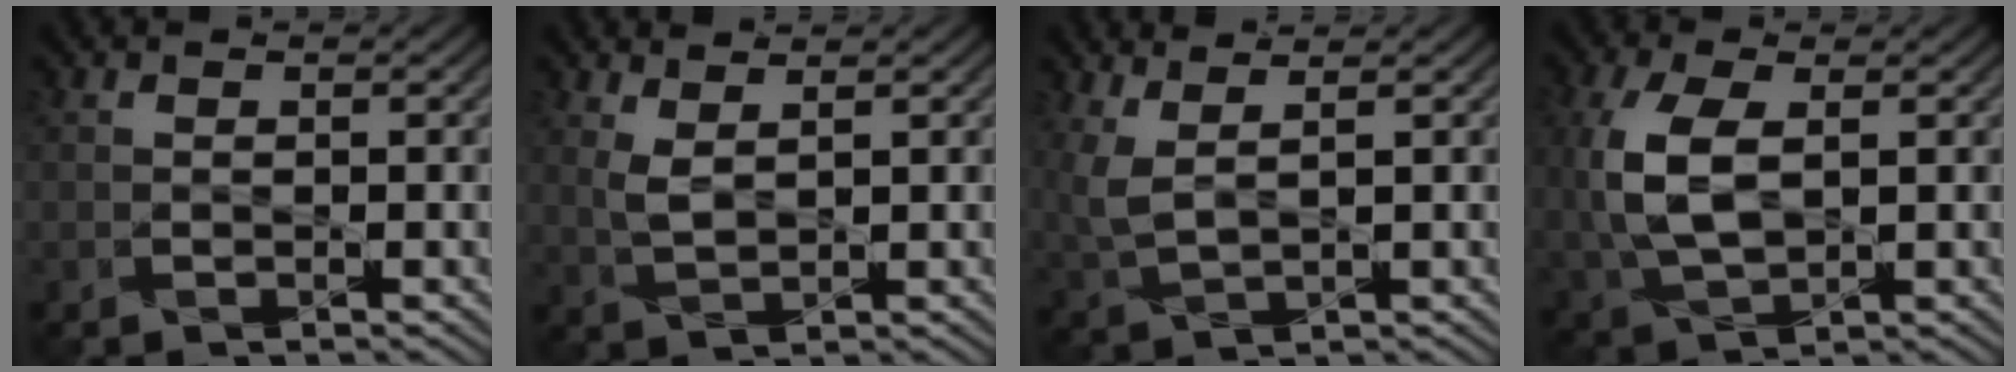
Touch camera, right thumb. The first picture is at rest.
{"total": 2.3, "force": [1.7, 0.5, 1.5], "torque": [-0.047, 0.003, 0.039]}
{"total": 4.0, "force": [2.3, 1.3, 3.0], "torque": [-0.096, 0.005, 0.053]}
{"total": 8.1, "force": [0.7, 4.4, 6.8], "torque": [-0.178, 0.004, 0.016]}